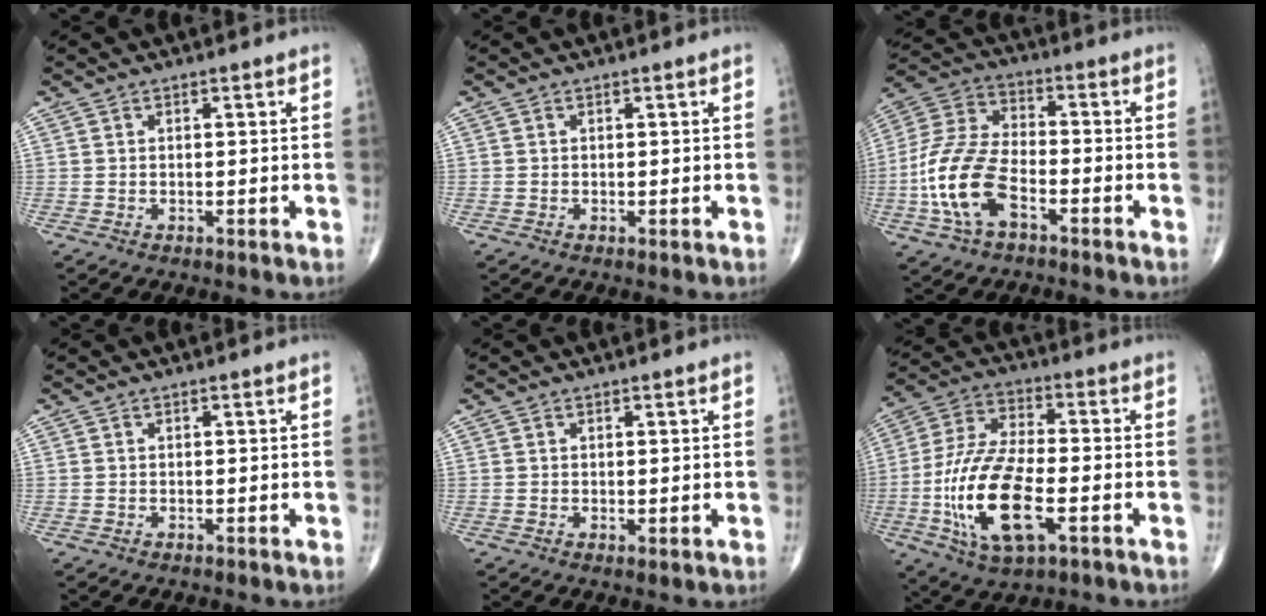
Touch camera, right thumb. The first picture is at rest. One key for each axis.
{"total": 0.0}
{"total": 15.0, "fx": -5.3, "fy": 7.9, "fz": 11.6, "tx": -0.247, "ty": 0.030, "tz": -0.105}
{"total": 0.0}
{"total": 0.7, "fx": 0.1, "fy": 0.4, "fz": 0.5, "tx": -0.010, "ty": -0.003, "tz": 0.002}
{"total": 18.5, "fx": -5.1, "fy": 7.9, "fz": 15.9, "tx": -0.324, "ty": 0.015, "tz": -0.088}